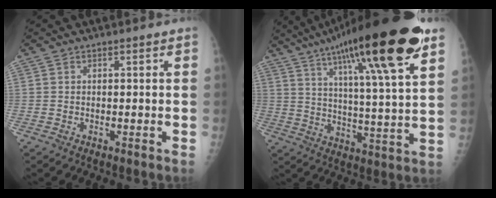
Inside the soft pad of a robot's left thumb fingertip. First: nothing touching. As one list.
[{"total": 25.3, "force": [14.8, 3.9, 20.2], "torque": [-0.306, -0.035, 0.228]}]